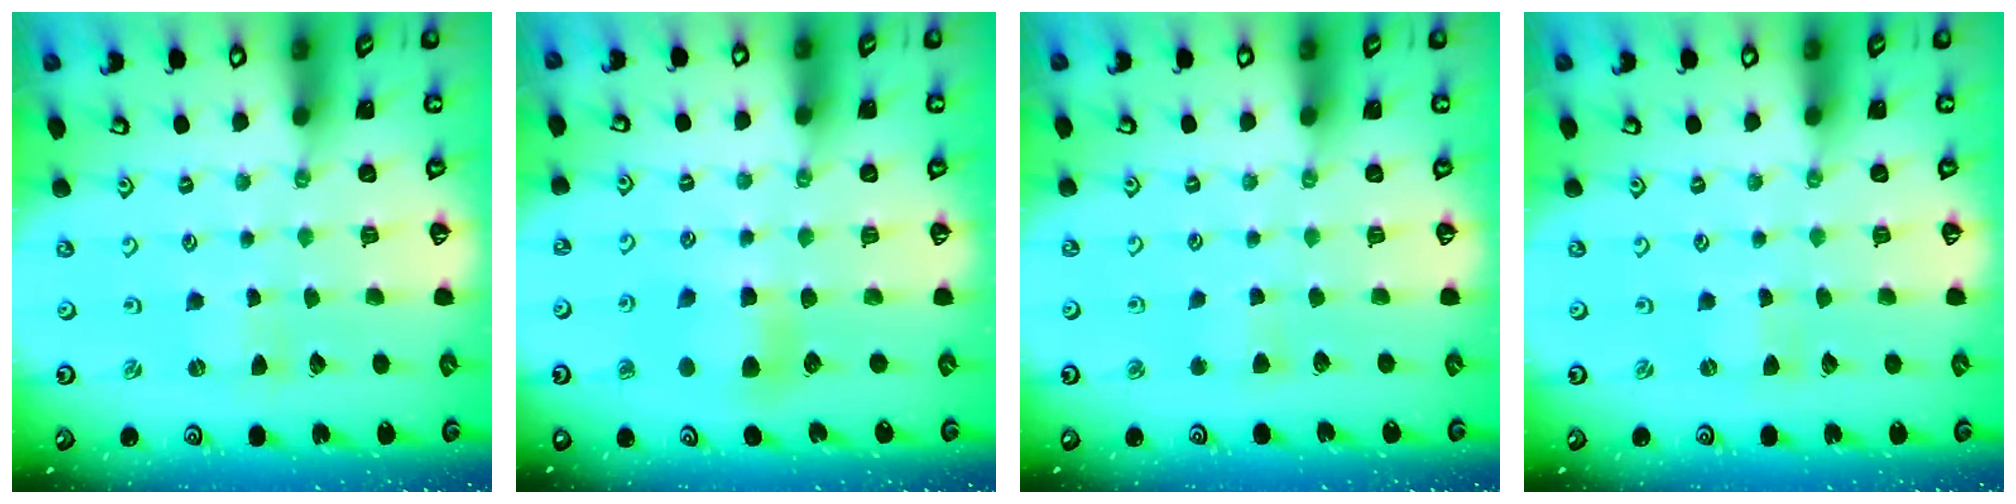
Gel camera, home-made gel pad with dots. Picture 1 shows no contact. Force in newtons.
{"total": 5.9, "press": 5.9, "slide": 0.4}
{"total": 2.7, "press": 2.7, "slide": 0.4}
{"total": 0.0}